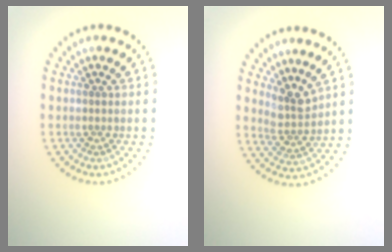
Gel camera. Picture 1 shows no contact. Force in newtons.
{"total": 2.8, "press": 2.0, "slide": 1.9}